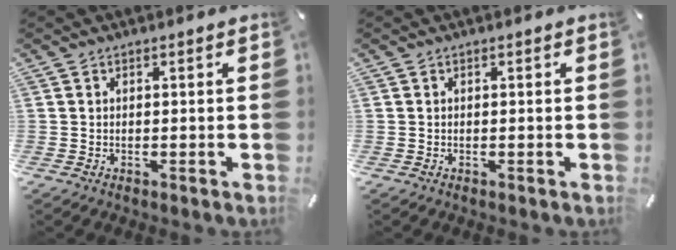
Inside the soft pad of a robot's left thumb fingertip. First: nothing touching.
{"total": 0.0}